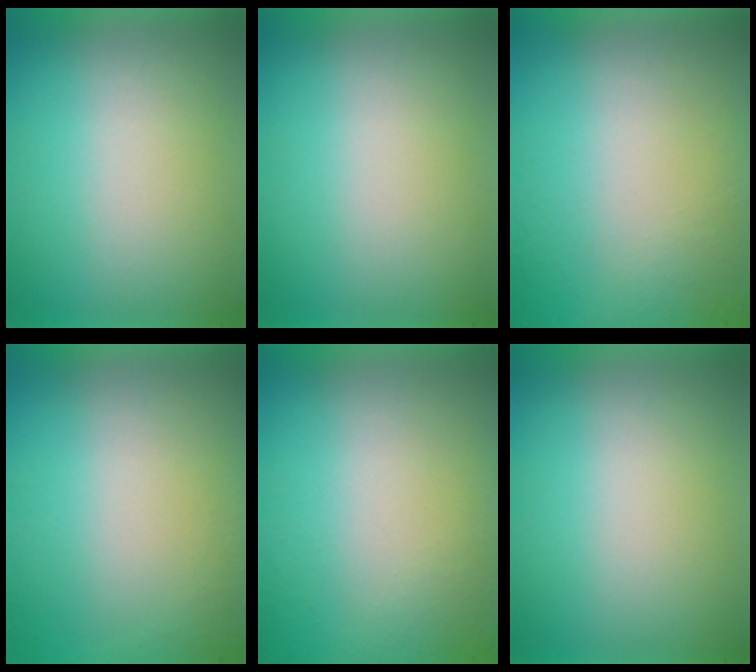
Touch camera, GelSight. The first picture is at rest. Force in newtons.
{"total": 0.0}
{"total": 8.0}
{"total": 4.8}
{"total": 8.2}
{"total": 10.6}